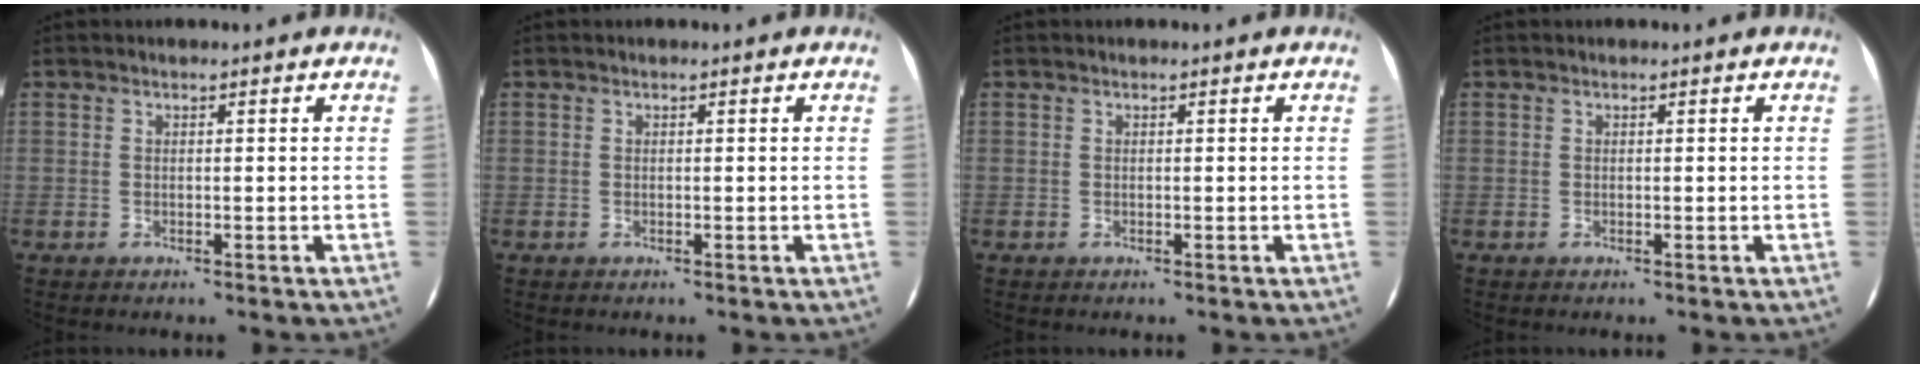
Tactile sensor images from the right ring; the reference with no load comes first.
{"total": 0.0}
{"total": 0.0}
{"total": 0.0}